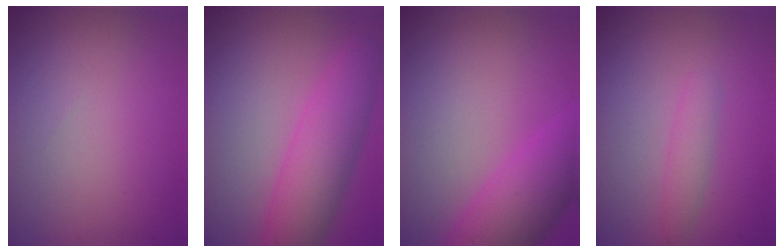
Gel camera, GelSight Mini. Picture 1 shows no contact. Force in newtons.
{"total": 6.0, "press": 6.0, "slide": 0.1}
{"total": 6.1, "press": 6.1, "slide": 0.2}
{"total": 1.7, "press": 1.7, "slide": 0.1}